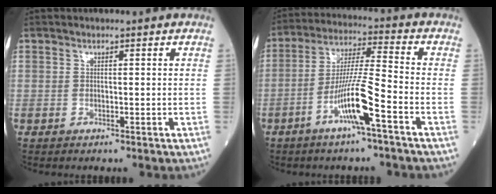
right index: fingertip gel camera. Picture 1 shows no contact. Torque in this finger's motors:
{"motor_torque": [1.48, -0.56, 0.72, 0.21]}